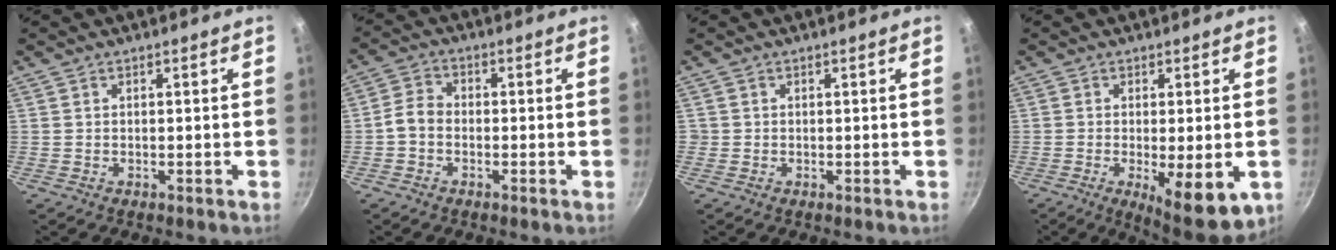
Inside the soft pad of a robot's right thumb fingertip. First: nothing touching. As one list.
[{"total": 4.4, "force": [-1.1, 3.3, 2.8], "torque": [-0.047, 0.017, -0.031]}, {"total": 0.6, "force": [-0.1, 0.6, 0.0], "torque": [0.003, 0.004, -0.002]}, {"total": 11.2, "force": [-3.6, 3.6, 10.0], "torque": [-0.138, -0.019, -0.042]}]